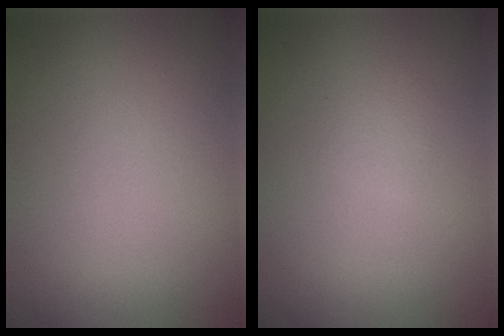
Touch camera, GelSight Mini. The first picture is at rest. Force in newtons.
{"total": 1.0, "press": 1.0, "slide": 0.1}